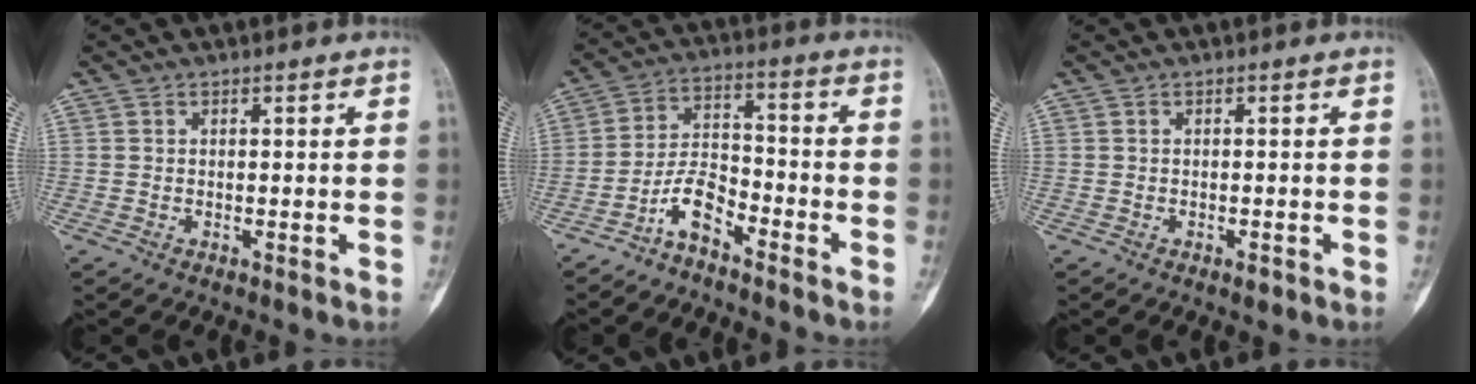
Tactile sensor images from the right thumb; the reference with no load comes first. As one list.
[{"total": 6.7, "force": [-4.9, 2.6, 3.7], "torque": [-0.069, 0.054, -0.102]}, {"total": 1.1, "force": [-0.6, 0.5, 0.7], "torque": [-0.009, 0.001, -0.008]}]